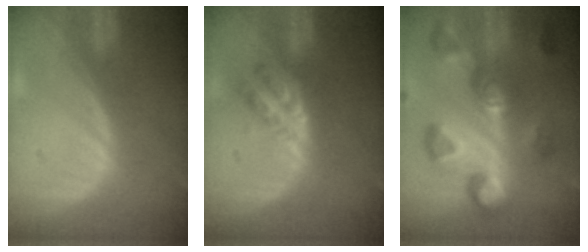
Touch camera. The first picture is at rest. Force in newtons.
{"total": 4.7, "press": 4.2, "slide": 2.2}
{"total": 10.0, "press": 9.8, "slide": 2.1}